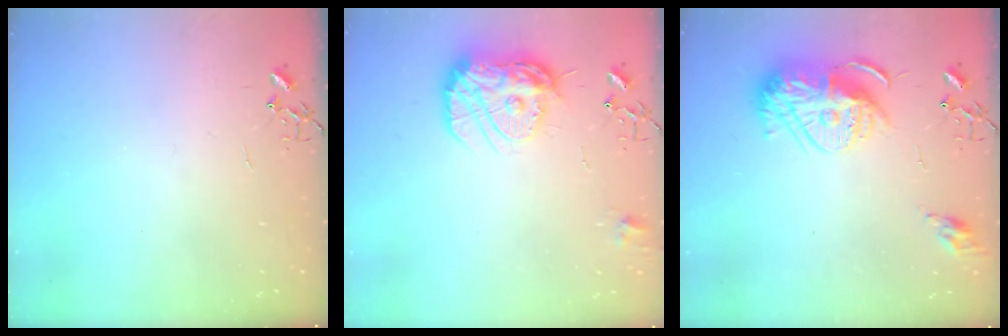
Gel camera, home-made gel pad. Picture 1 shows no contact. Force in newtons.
{"total": 15.7, "press": 15.7, "slide": 1.4}
{"total": 15.1, "press": 15.0, "slide": 1.2}